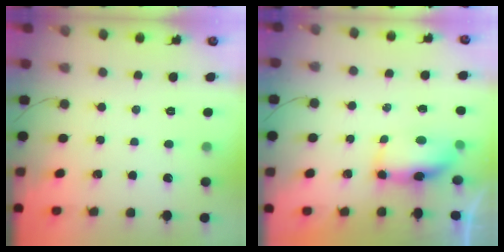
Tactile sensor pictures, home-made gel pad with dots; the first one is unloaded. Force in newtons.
{"total": 7.4, "press": 7.0, "slide": 2.3}